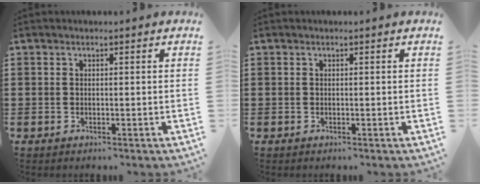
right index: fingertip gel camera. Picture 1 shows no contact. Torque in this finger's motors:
{"motor_torque": [-0.06, 0.05, 0.00, 0.00]}